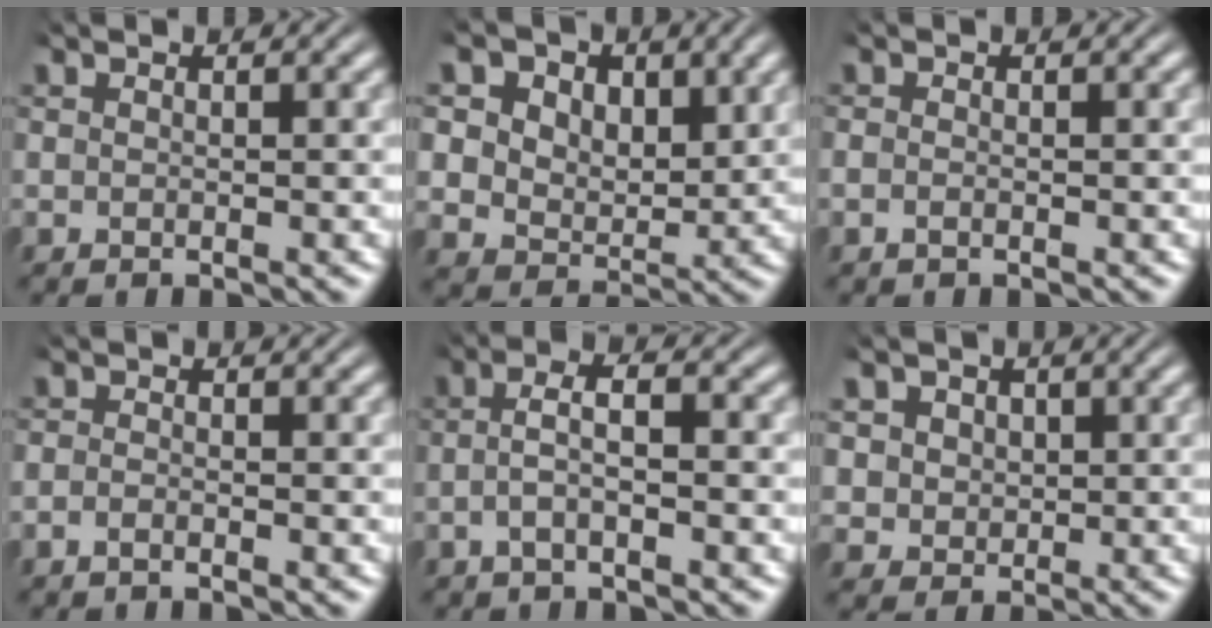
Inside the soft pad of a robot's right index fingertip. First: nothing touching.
{"total": 10.2, "force": [2.4, 8.8, 4.5], "torque": [-0.113, -0.027, 0.035]}
{"total": 1.2, "force": [-0.6, 0.8, 0.7], "torque": [-0.021, -0.003, -0.012]}
{"total": 1.2, "force": [-1.0, 0.5, 0.5], "torque": [-0.018, -0.005, -0.021]}
{"total": 3.2, "force": [-0.9, 1.2, 2.9], "torque": [-0.054, 0.001, -0.020]}
{"total": 4.7, "force": [1.1, 4.2, 1.8], "torque": [-0.046, -0.014, 0.026]}